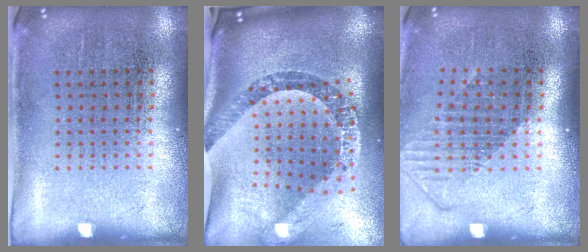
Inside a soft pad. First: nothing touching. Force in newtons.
{"total": 3.2, "press": 2.3, "slide": 2.2}
{"total": 1.4, "press": 1.1, "slide": 0.9}